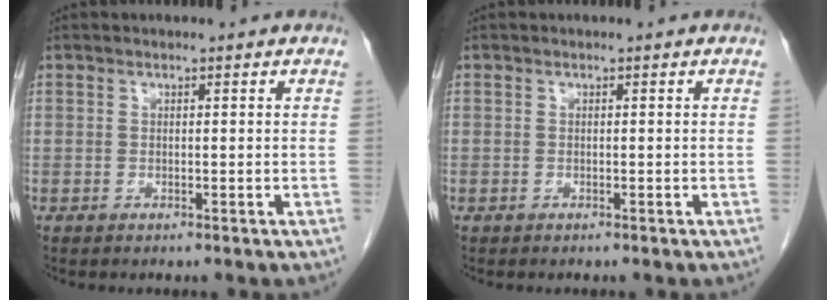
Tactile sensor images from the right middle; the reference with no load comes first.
{"total": 0.0}